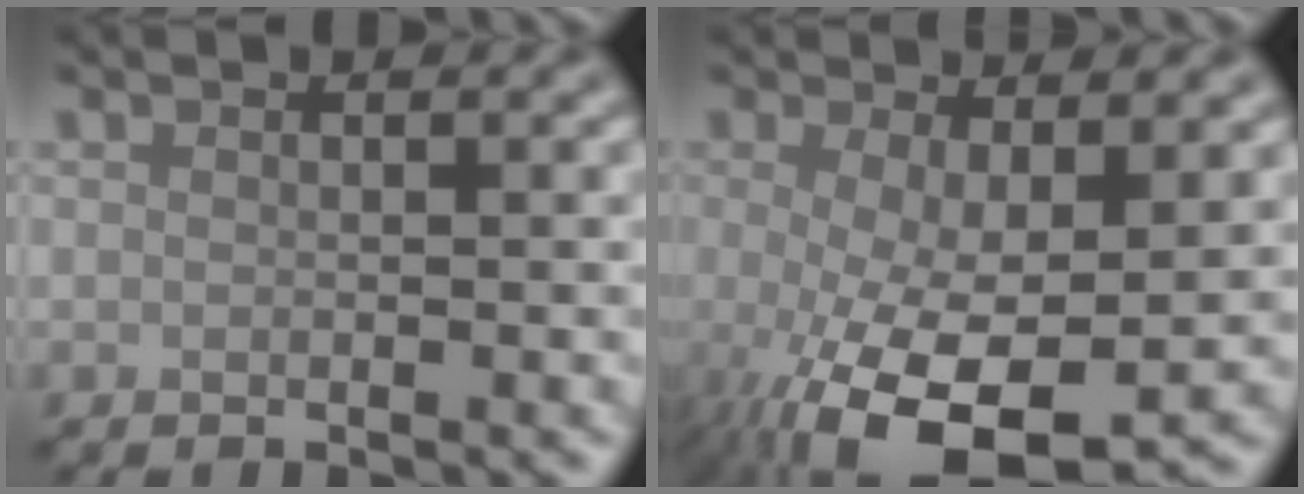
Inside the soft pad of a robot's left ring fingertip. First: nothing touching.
{"total": 10.3, "force": [-2.8, 3.9, 9.1], "torque": [-0.165, -0.025, -0.040]}